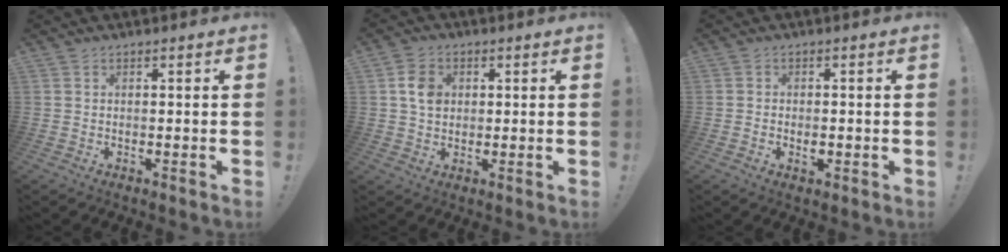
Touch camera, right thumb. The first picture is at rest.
{"total": 6.9, "force": [1.3, 5.6, 3.8], "torque": [-0.054, 0.008, 0.027]}
{"total": 2.3, "force": [-1.0, 1.4, 1.5], "torque": [-0.012, 0.002, -0.017]}